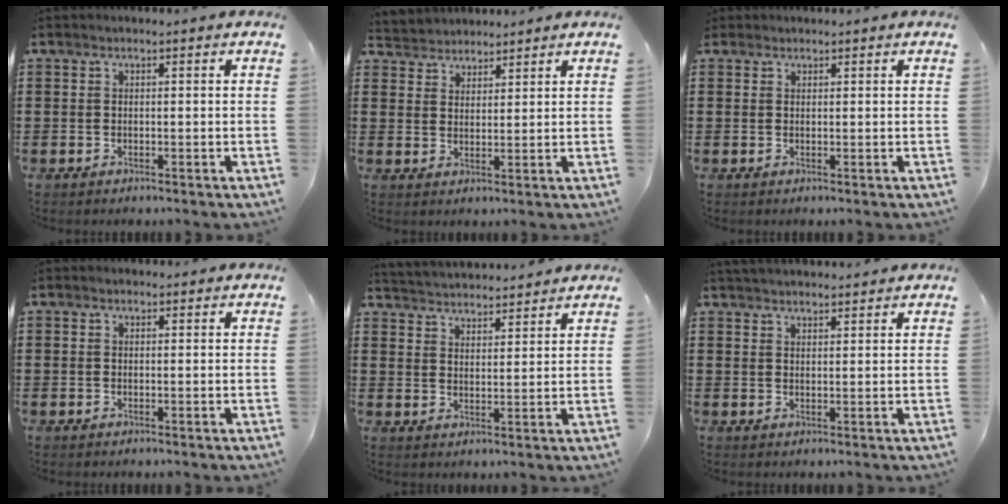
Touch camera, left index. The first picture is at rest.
{"total": 3.2, "force": [2.8, 1.2, -0.8], "torque": [0.000, -0.004, 0.053]}
{"total": 0.9, "force": [0.8, 0.5, 0.0], "torque": [-0.003, 0.003, 0.016]}
{"total": 0.6, "force": [0.4, 0.4, 0.2], "torque": [-0.005, 0.003, 0.008]}
{"total": 3.5, "force": [3.5, 0.2, -0.4], "torque": [-0.008, -0.020, 0.061]}
{"total": 2.4, "force": [2.4, 0.1, 0.1], "torque": [-0.008, 0.000, 0.047]}